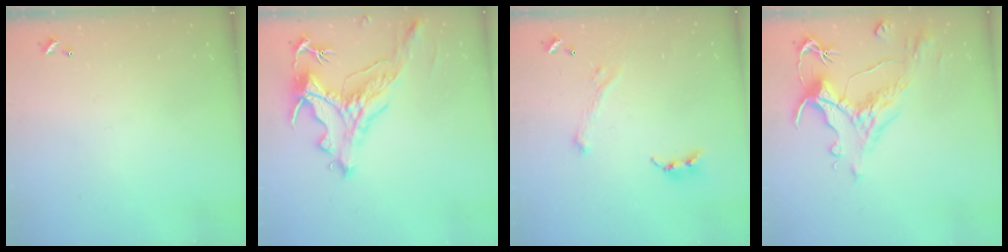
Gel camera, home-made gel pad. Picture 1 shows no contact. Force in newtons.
{"total": 2.5, "press": 2.2, "slide": 1.2}
{"total": 1.8, "press": 1.7, "slide": 0.6}
{"total": 1.5, "press": 0.9, "slide": 1.2}